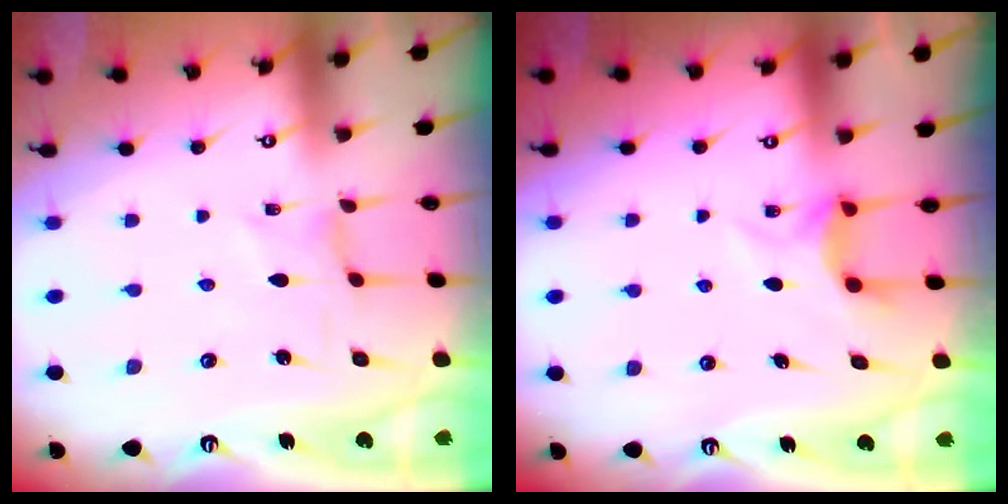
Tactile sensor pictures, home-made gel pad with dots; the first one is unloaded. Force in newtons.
{"total": 5.9, "press": 5.9, "slide": 0.6}